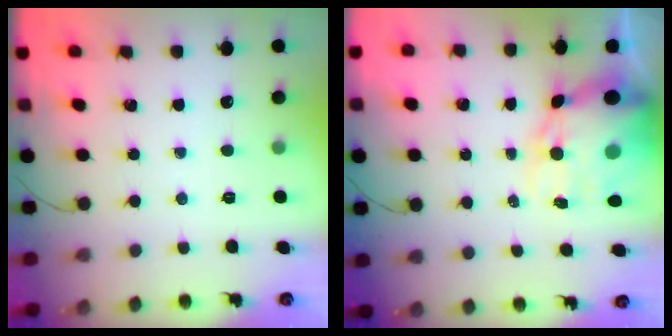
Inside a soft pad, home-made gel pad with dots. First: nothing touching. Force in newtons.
{"total": 15.9, "press": 15.4, "slide": 3.8}